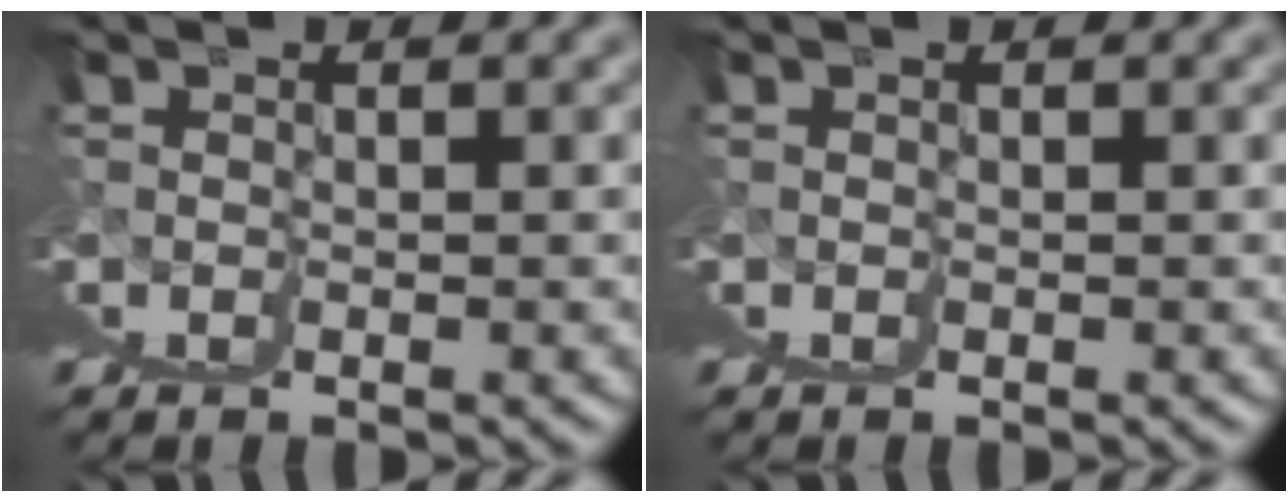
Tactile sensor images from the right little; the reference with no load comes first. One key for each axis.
{"total": 0.0}